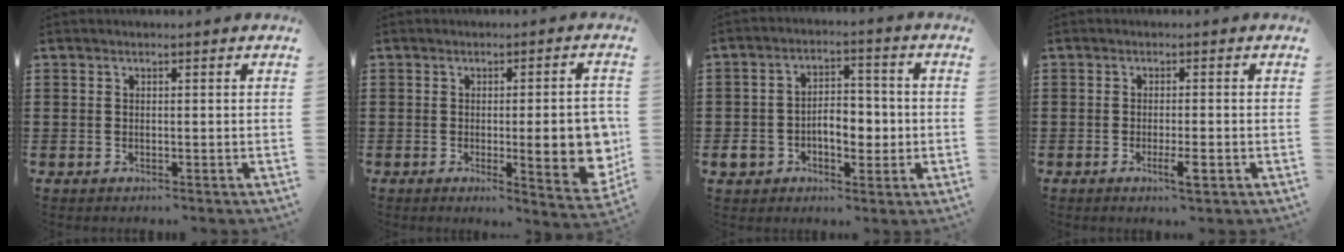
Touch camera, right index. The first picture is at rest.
{"total": 9.7, "force": [-0.9, 2.4, 9.4], "torque": [-0.120, -0.013, -0.010]}
{"total": 6.3, "force": [-1.6, 4.5, 4.1], "torque": [-0.064, 0.009, -0.032]}
{"total": 2.9, "force": [-1.3, 0.2, 2.6], "torque": [-0.052, -0.009, -0.023]}